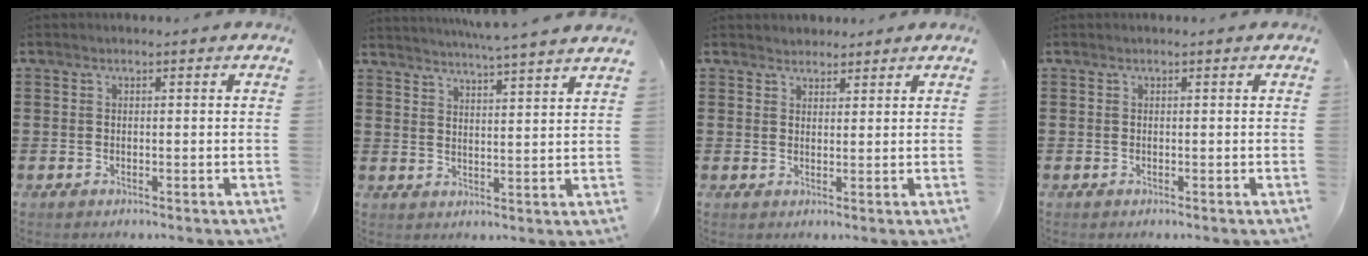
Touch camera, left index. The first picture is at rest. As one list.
[{"total": 4.3, "force": [4.1, -1.1, 0.8], "torque": [-0.033, -0.025, 0.069]}, {"total": 2.0, "force": [1.9, 0.7, -0.3], "torque": [-0.001, 0.003, 0.038]}, {"total": 0.0}]